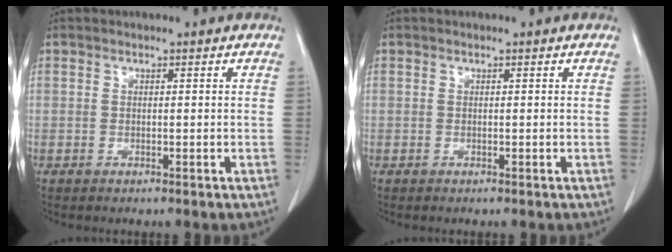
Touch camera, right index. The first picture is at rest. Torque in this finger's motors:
{"motor_torque": [0.00, 0.00, 0.00, 0.00]}